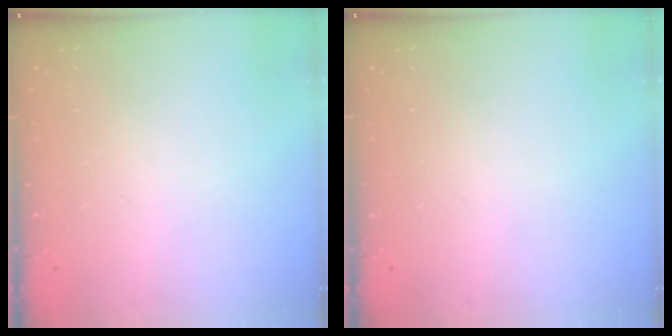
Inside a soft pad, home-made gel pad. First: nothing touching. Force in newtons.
{"total": 0.0}